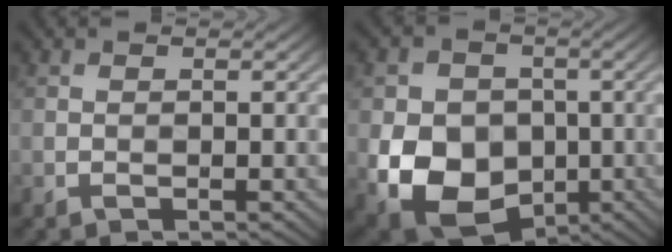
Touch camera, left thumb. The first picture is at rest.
{"total": 12.0, "force": [-2.0, 10.2, 6.1], "torque": [-0.139, -0.047, -0.037]}